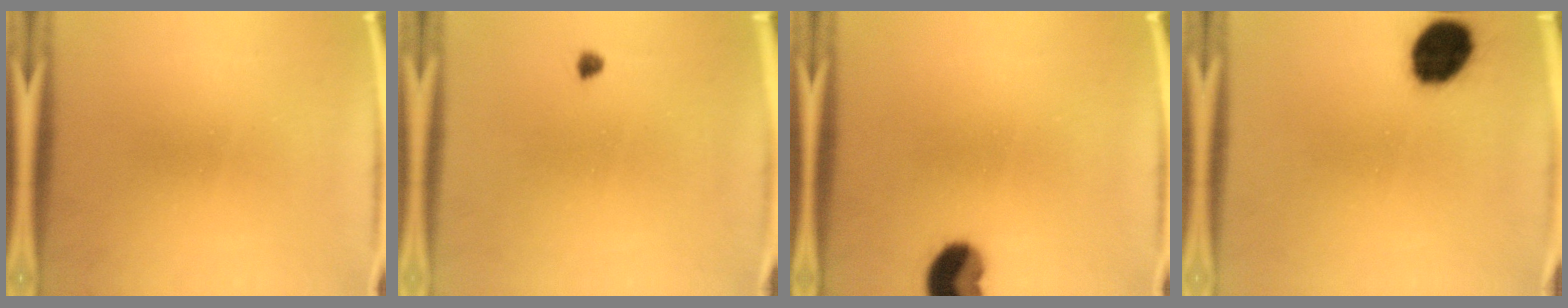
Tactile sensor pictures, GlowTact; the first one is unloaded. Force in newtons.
{"total": 1.0}
{"total": 7.2}
{"total": 12.5}